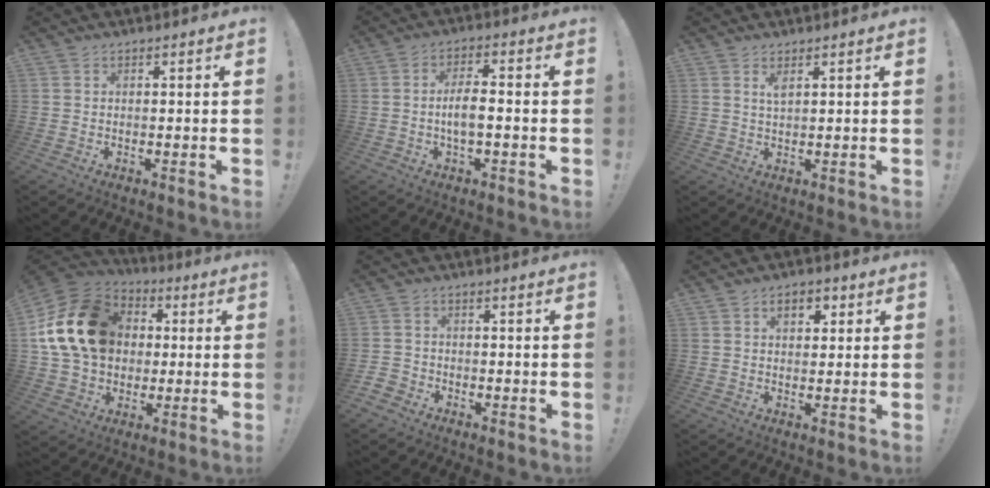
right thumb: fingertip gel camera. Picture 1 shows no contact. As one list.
[{"total": 6.0, "force": [-1.5, 1.9, 5.5], "torque": [-0.112, 0.004, -0.030]}, {"total": 1.9, "force": [1.2, 0.2, 1.5], "torque": [-0.023, -0.004, 0.018]}, {"total": 21.1, "force": [3.5, 16.6, 12.6], "torque": [-0.227, 0.004, 0.082]}, {"total": 2.4, "force": [-1.6, 1.7, 0.6], "torque": [-0.013, 0.004, -0.032]}, {"total": 4.9, "force": [1.8, 3.2, 3.2], "torque": [-0.041, 0.001, 0.026]}]